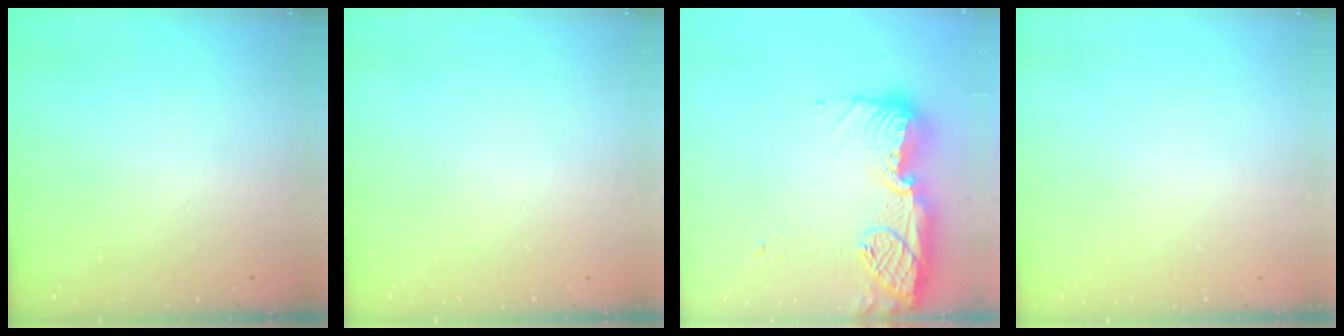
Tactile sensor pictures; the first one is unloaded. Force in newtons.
{"total": 0.0}
{"total": 21.5, "press": 20.4, "slide": 6.7}
{"total": 0.0}